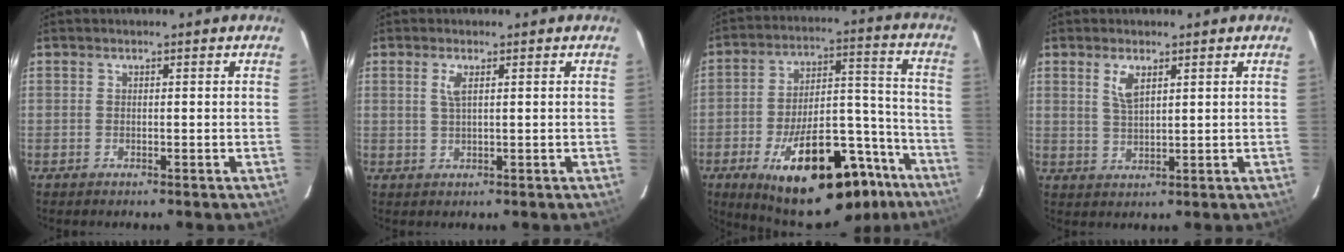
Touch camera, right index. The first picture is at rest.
{"total": 2.0, "force": [0.7, 0.4, 1.8], "torque": [-0.037, 0.002, 0.014]}
{"total": 26.9, "force": [-17.1, 10.9, 17.7], "torque": [-0.280, 0.024, -0.232]}
{"total": 3.7, "force": [1.9, 1.4, 2.9], "torque": [-0.055, -0.001, 0.038]}